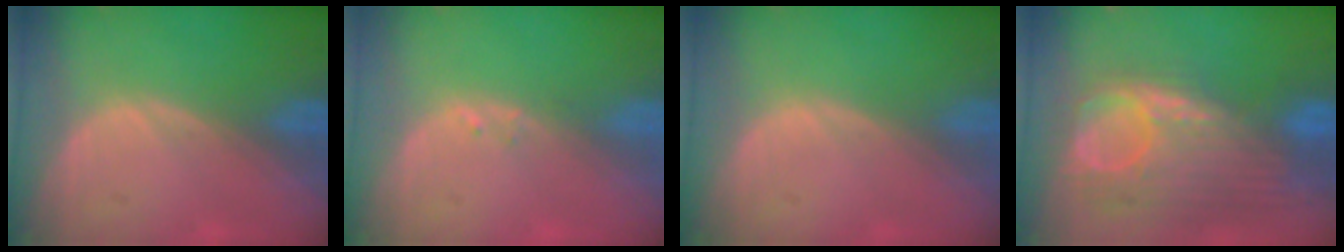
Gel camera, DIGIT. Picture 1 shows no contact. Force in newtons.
{"total": 0.6, "press": 0.6, "slide": 0.1}
{"total": 0.0}
{"total": 12.0, "press": 10.4, "slide": 6.0}